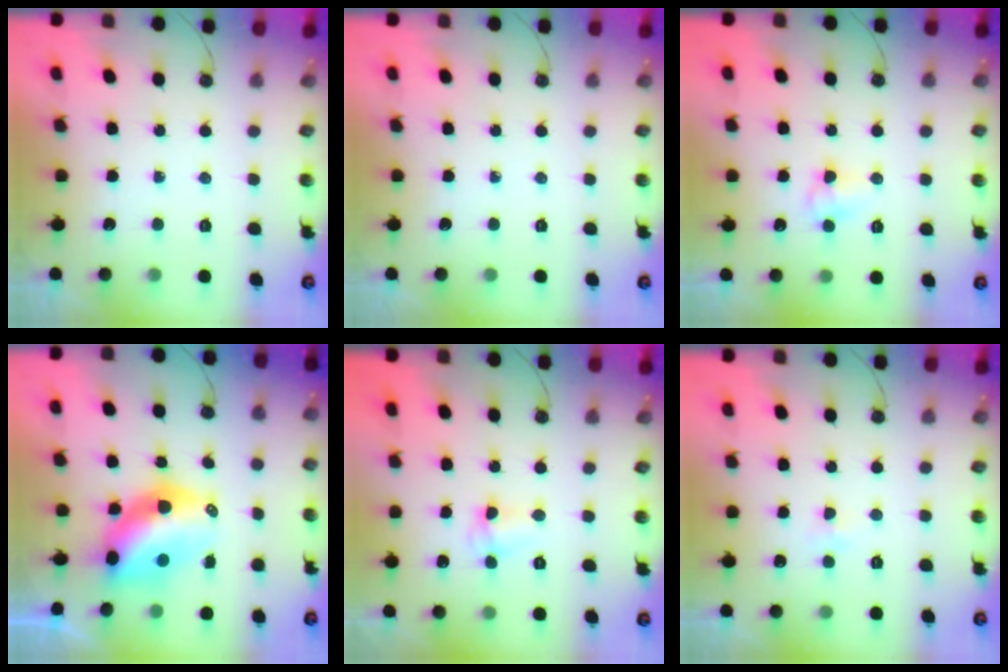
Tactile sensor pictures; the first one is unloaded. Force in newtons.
{"total": 0.0}
{"total": 6.1, "press": 4.9, "slide": 3.7}
{"total": 10.4, "press": 10.4, "slide": 0.9}
{"total": 2.9, "press": 2.9, "slide": 0.3}
{"total": 2.9, "press": 2.8, "slide": 0.6}